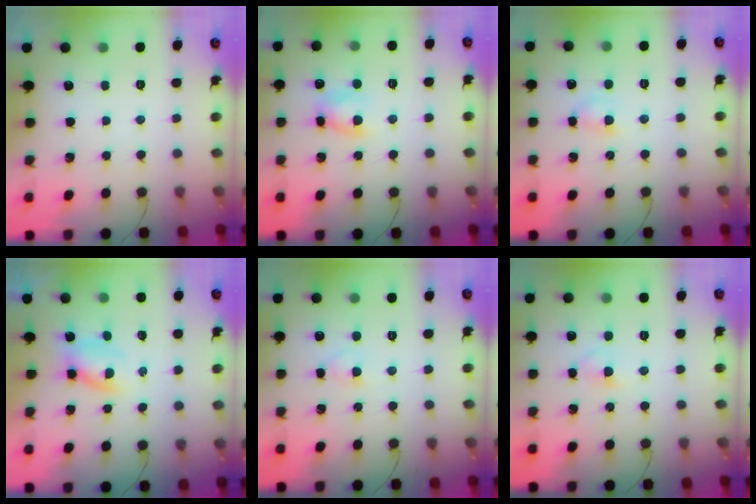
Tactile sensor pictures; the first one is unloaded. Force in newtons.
{"total": 5.3, "press": 5.2, "slide": 1.2}
{"total": 3.7, "press": 3.5, "slide": 1.3}
{"total": 2.9, "press": 2.8, "slide": 0.9}
{"total": 2.2, "press": 2.0, "slide": 1.0}
{"total": 2.8, "press": 2.6, "slide": 1.1}